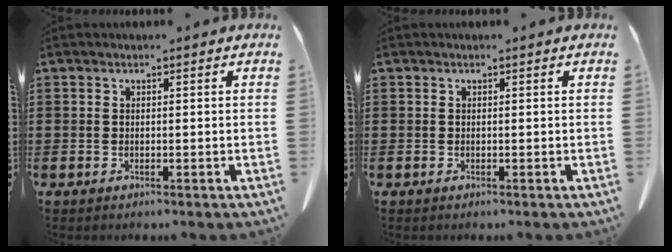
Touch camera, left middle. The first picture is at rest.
{"total": 0.0}